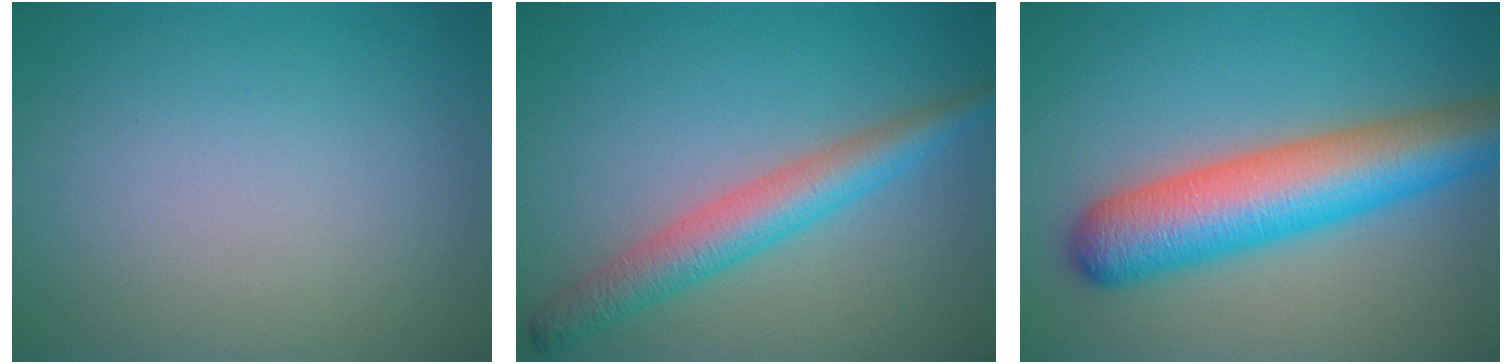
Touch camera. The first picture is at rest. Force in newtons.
{"total": 4.4, "press": 4.4, "slide": 0.1}
{"total": 8.9, "press": 8.9, "slide": 0.2}